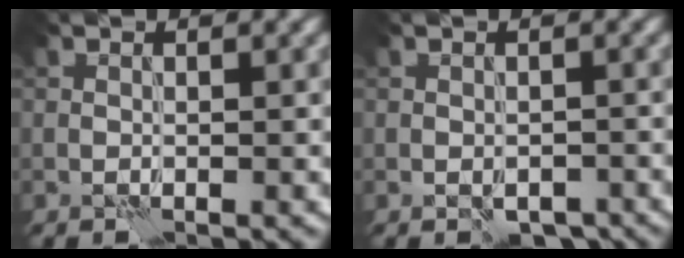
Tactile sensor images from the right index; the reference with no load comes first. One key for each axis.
{"total": 2.9, "fx": -2.0, "fy": 1.7, "fz": 1.3, "tx": -0.025, "ty": -0.003, "tz": -0.024}